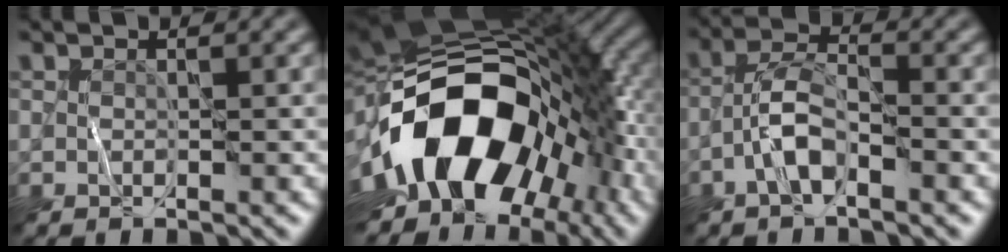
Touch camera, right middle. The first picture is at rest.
{"total": 17.7, "force": [-4.0, 11.3, 13.1], "torque": [-0.231, -0.009, -0.072]}
{"total": 3.5, "force": [-1.8, 1.2, 2.8], "torque": [-0.050, 0.014, -0.042]}